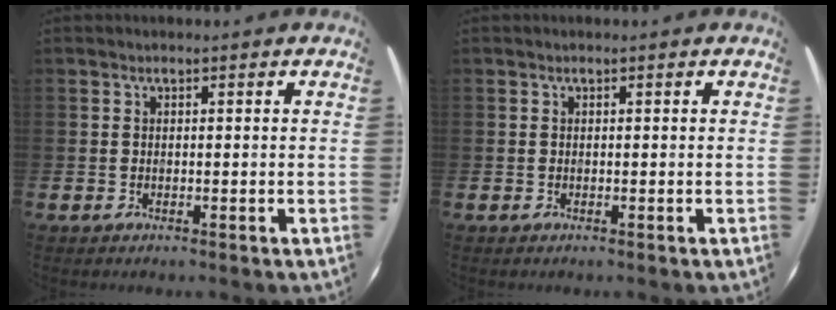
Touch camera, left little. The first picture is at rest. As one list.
[{"total": 0.0}]